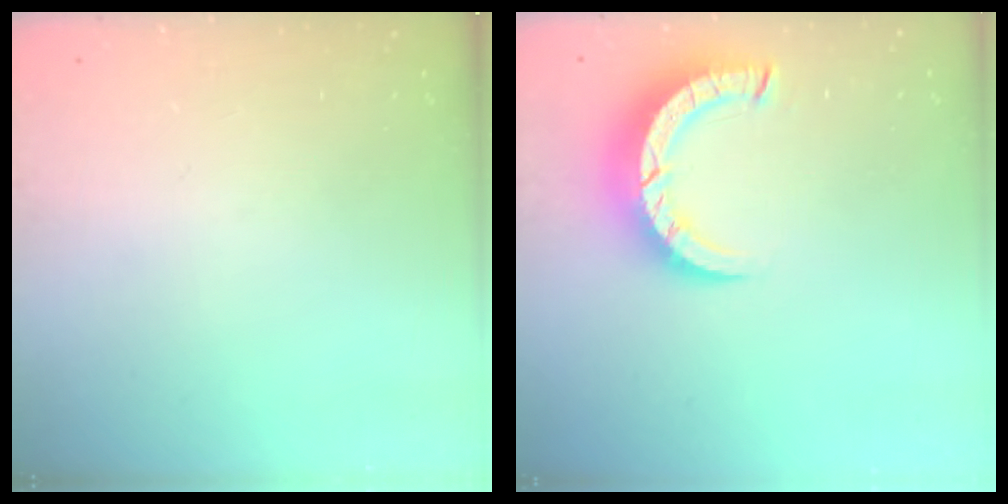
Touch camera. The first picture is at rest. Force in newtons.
{"total": 6.7, "press": 6.7, "slide": 0.7}